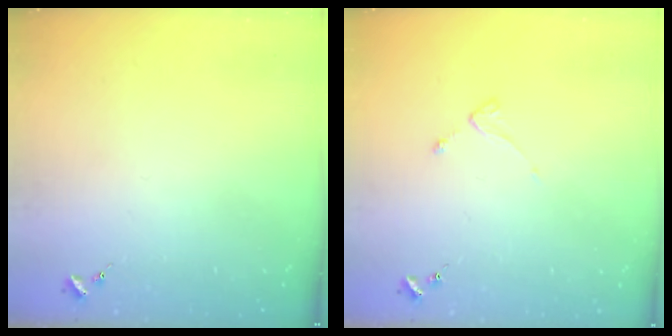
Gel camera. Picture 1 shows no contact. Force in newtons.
{"total": 2.2, "press": 2.1, "slide": 0.4}